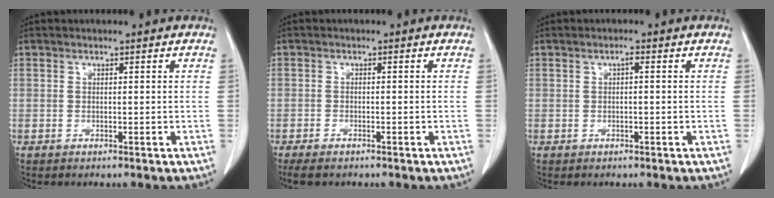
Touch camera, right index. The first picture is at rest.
{"total": 4.8, "force": [-3.5, 2.0, 2.7], "torque": [-0.050, -0.009, -0.053]}
{"total": 1.3, "force": [0.2, 0.5, 1.1], "torque": [-0.022, 0.005, 0.005]}